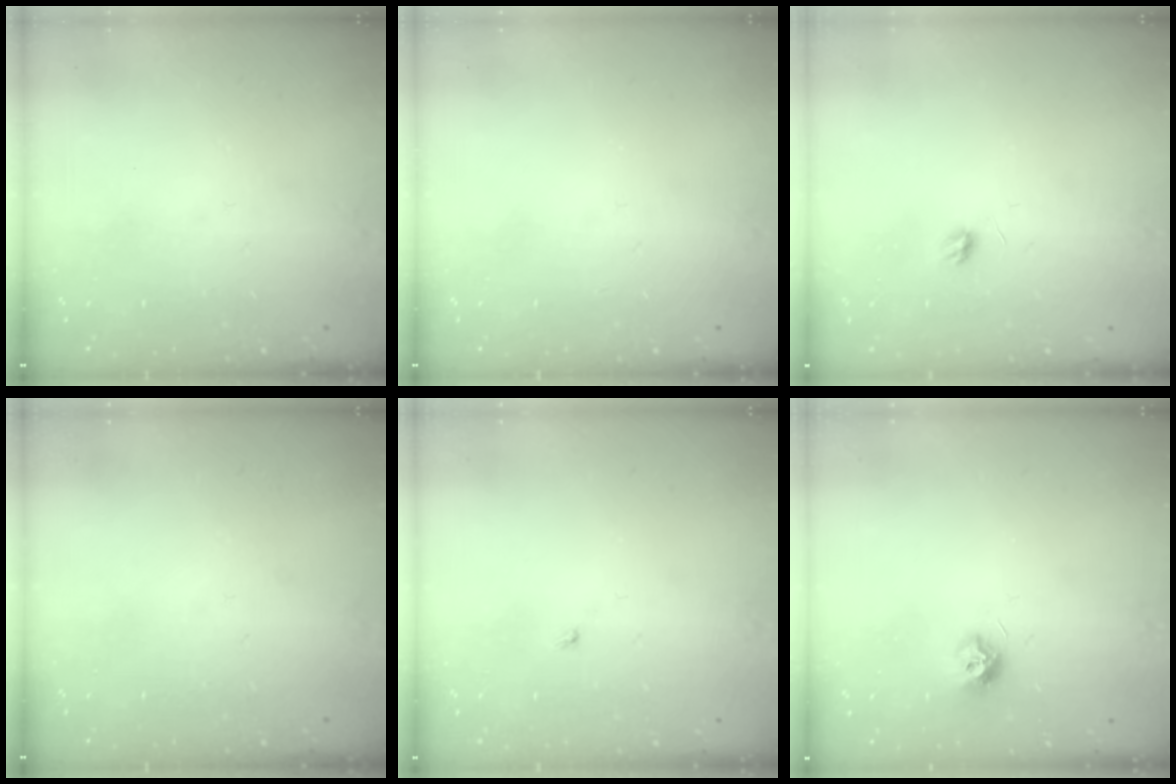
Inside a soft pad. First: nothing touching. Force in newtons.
{"total": 0.0}
{"total": 3.7, "press": 3.7, "slide": 0.3}
{"total": 0.0}
{"total": 1.9, "press": 1.9, "slide": 0.3}
{"total": 7.3, "press": 7.3, "slide": 0.3}